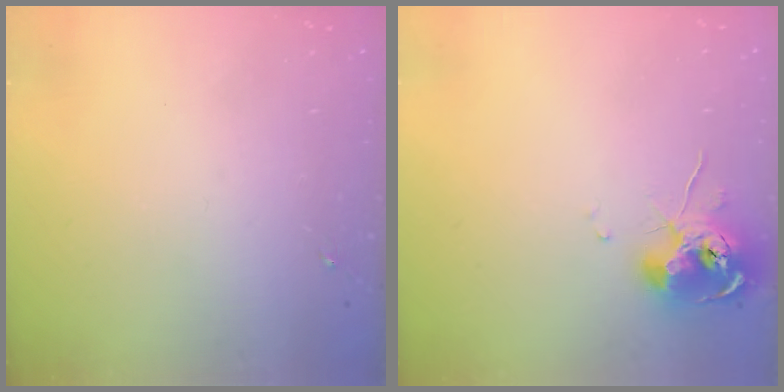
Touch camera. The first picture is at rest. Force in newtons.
{"total": 10.3, "press": 10.2, "slide": 1.1}